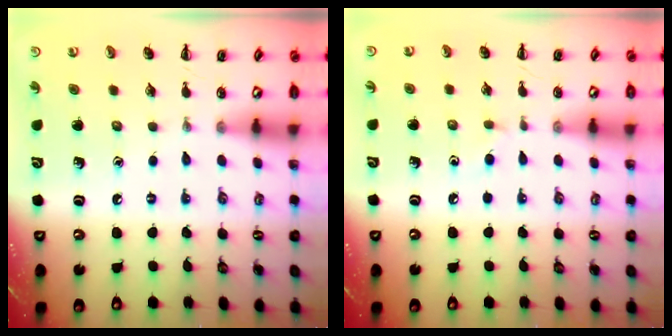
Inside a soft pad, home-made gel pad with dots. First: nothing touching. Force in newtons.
{"total": 1.7, "press": 1.5, "slide": 0.9}